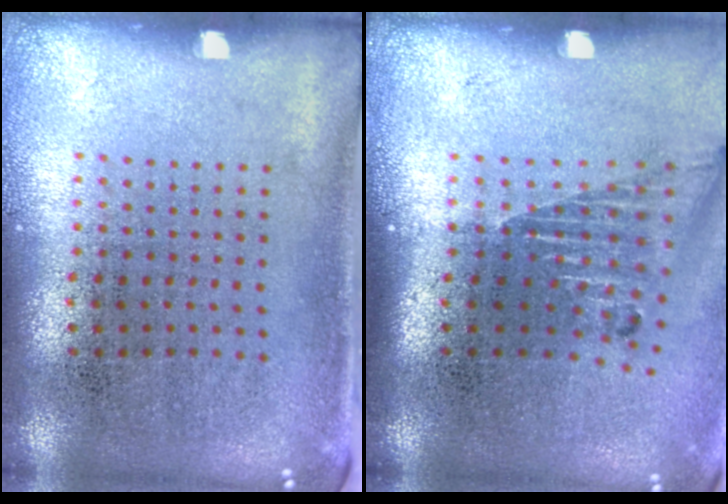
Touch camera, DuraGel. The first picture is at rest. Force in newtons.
{"total": 1.5, "press": 1.2, "slide": 0.9}